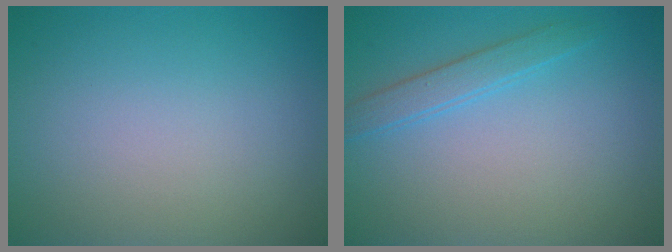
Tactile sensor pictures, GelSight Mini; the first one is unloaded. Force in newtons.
{"total": 2.0, "press": 2.0, "slide": 0.1}